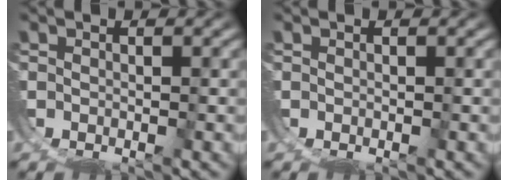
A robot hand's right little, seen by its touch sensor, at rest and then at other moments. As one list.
[{"total": 0.0}]